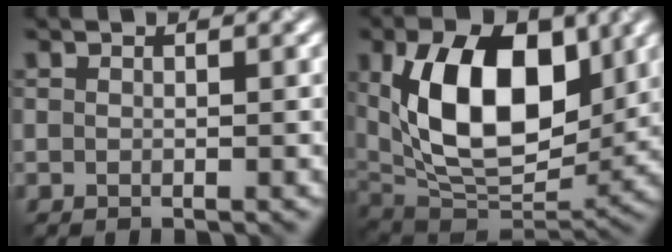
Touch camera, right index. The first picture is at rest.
{"total": 12.8, "force": [2.8, 7.3, 10.1], "torque": [-0.162, -0.005, 0.046]}